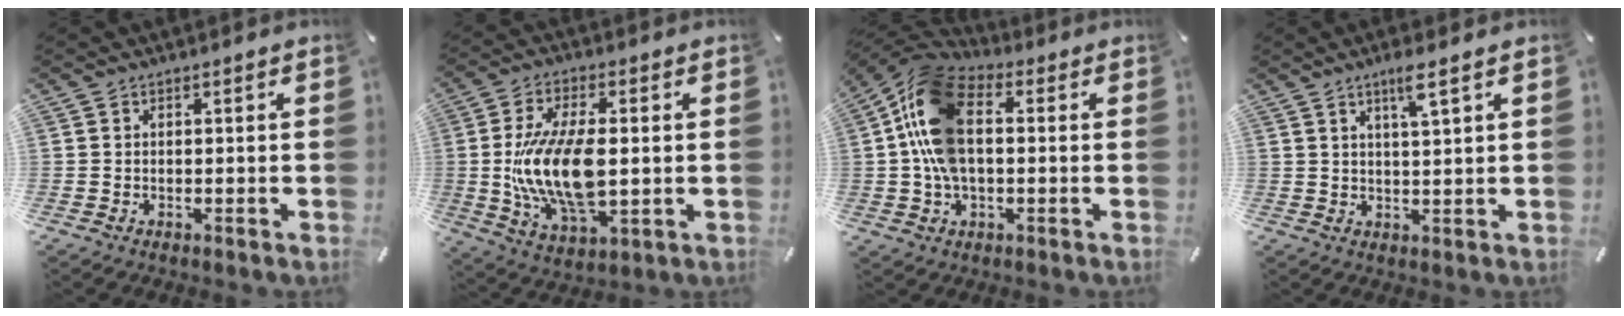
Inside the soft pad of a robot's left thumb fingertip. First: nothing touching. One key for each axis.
{"total": 17.1, "fx": -0.1, "fy": 8.5, "fz": 14.9, "tx": -0.323, "ty": -0.014, "tz": -0.004}
{"total": 15.9, "fx": 1.1, "fy": 10.2, "fz": 12.2, "tx": -0.271, "ty": 0.008, "tz": 0.021}
{"total": 4.8, "fx": 2.9, "fy": 0.3, "fz": 3.8, "tx": -0.073, "ty": -0.003, "tz": 0.046}